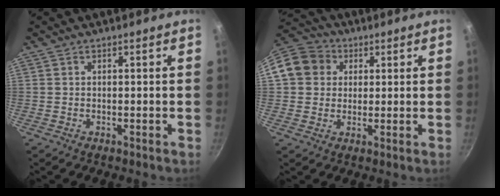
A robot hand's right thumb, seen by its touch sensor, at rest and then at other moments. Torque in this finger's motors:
{"motor_torque": [-0.04, 1.28, 0.38, -0.27, 0.04]}